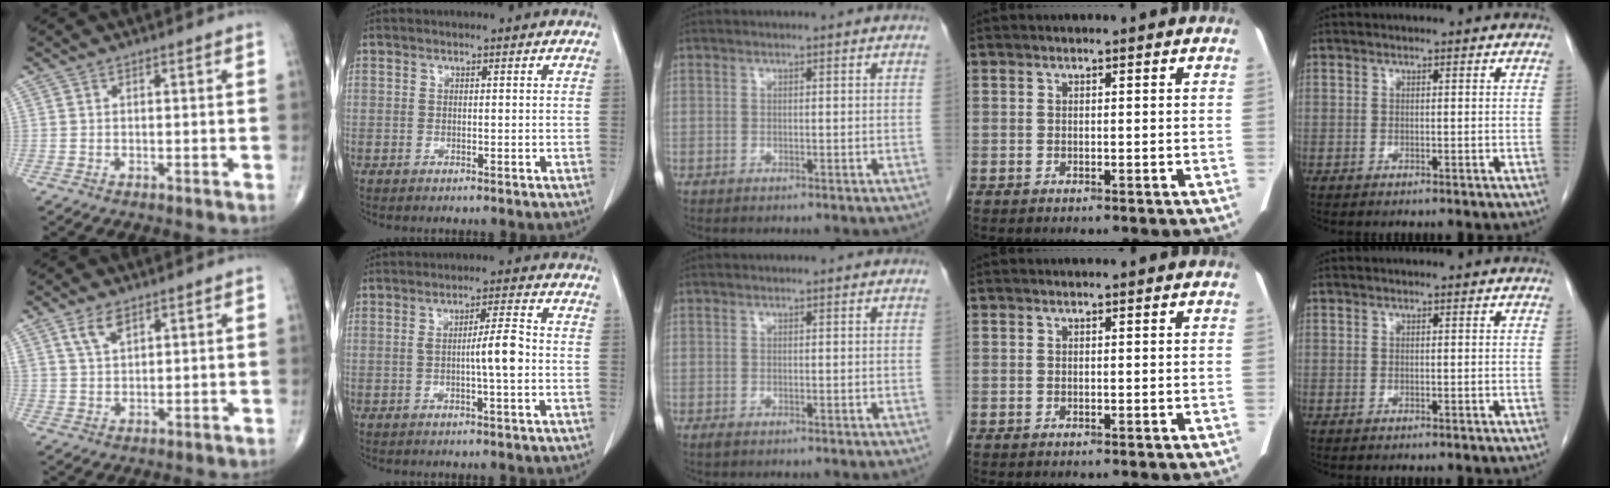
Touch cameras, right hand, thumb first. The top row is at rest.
{"thumb": {"total": 4.4, "force": [2.7, 2.1, 2.9], "torque": [-0.050, -0.010, 0.055]}, "index": {"total": 4.9, "force": [-0.7, 0.0, 4.9], "torque": [-0.076, 0.005, -0.013]}, "middle": {"total": 0.5, "force": [-0.4, 0.1, 0.3], "torque": [-0.008, -0.002, -0.005]}}